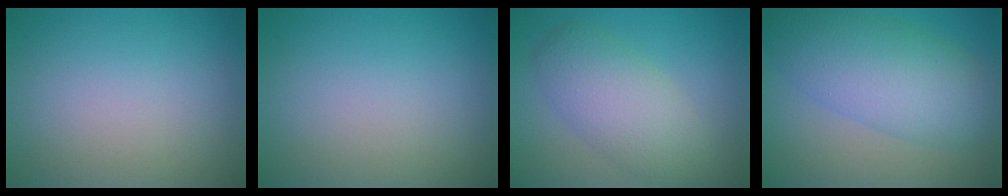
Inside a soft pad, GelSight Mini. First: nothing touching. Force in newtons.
{"total": 0.0}
{"total": 5.3, "press": 5.3, "slide": 0.3}
{"total": 7.5, "press": 7.5, "slide": 0.2}